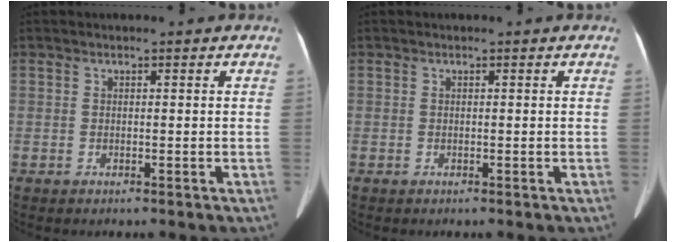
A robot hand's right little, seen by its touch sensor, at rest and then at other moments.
{"total": 0.0}